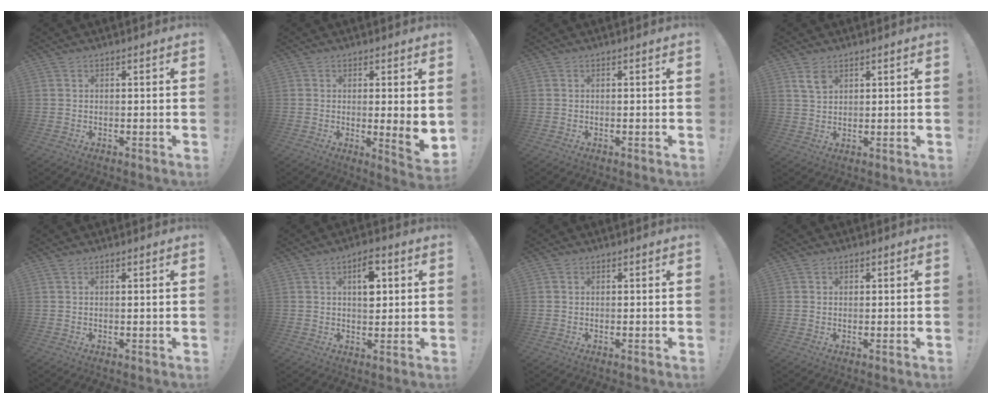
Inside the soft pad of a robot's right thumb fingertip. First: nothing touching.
{"total": 6.9, "force": [-0.2, 0.3, 6.9], "torque": [-0.086, -0.019, -0.002]}
{"total": 0.0}
{"total": 4.4, "force": [2.6, 2.6, 2.3], "torque": [-0.027, -0.014, 0.047]}
{"total": 0.8, "force": [0.5, -0.1, 0.6], "torque": [-0.010, 0.000, 0.007]}
{"total": 7.5, "force": [2.4, 4.2, 5.8], "torque": [-0.068, -0.007, 0.036]}
{"total": 0.8, "force": [0.5, 0.6, 0.1], "torque": [0.004, -0.001, 0.009]}
{"total": 1.0, "force": [0.6, 0.8, 0.2], "torque": [-0.002, 0.000, 0.010]}